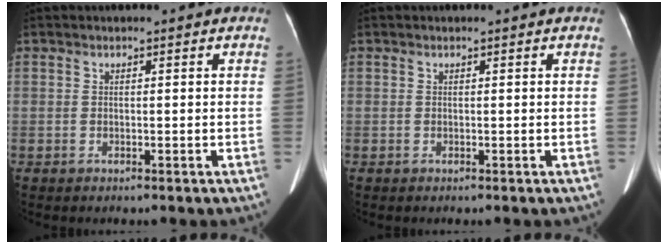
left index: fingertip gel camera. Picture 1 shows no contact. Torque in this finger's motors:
{"motor_torque": [-0.15, 0.02, 0.05, 0.02]}